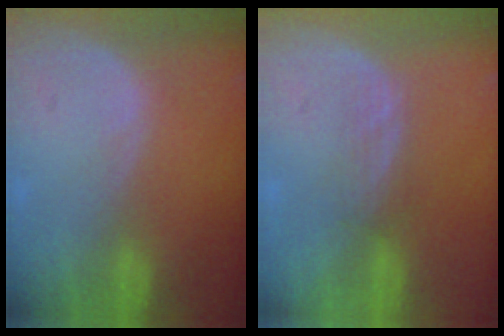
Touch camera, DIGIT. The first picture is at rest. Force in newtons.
{"total": 2.2, "press": 2.2, "slide": 0.4}